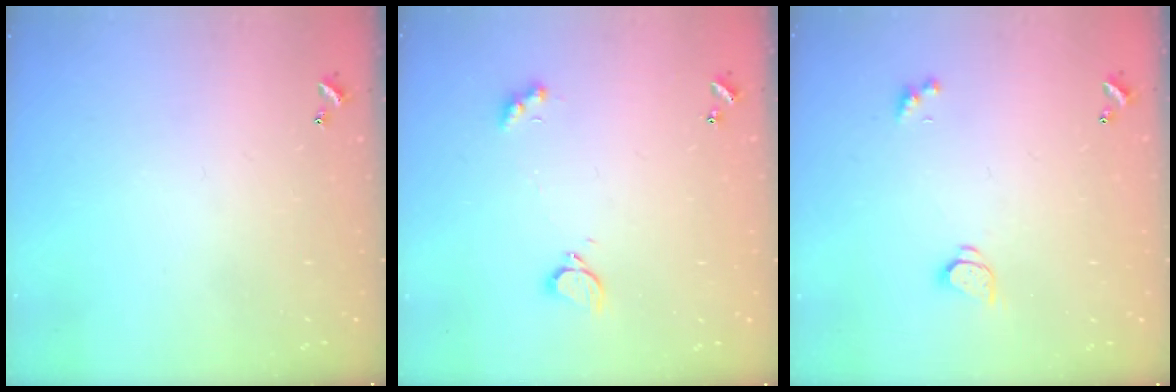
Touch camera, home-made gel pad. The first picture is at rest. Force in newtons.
{"total": 2.9, "press": 2.9, "slide": 0.6}
{"total": 1.6, "press": 1.5, "slide": 0.4}